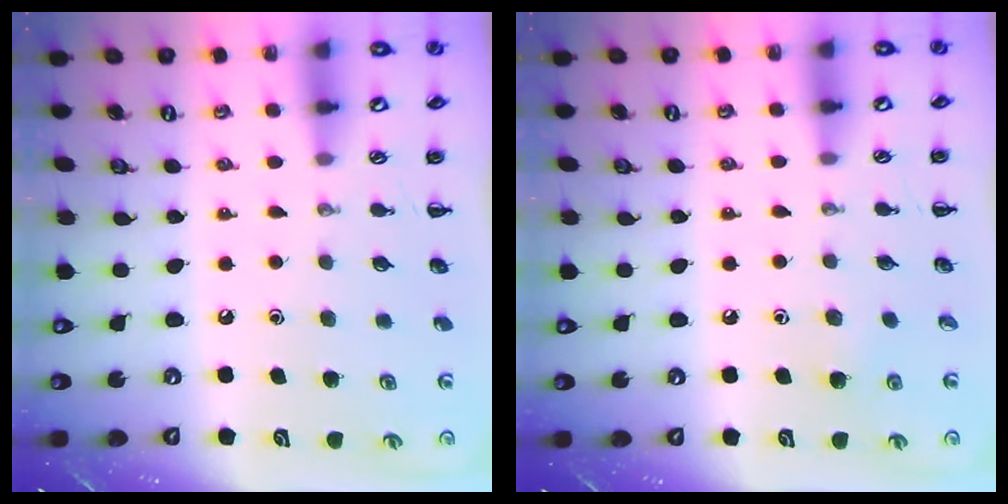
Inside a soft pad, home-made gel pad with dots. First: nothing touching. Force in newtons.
{"total": 2.4, "press": 2.3, "slide": 0.9}